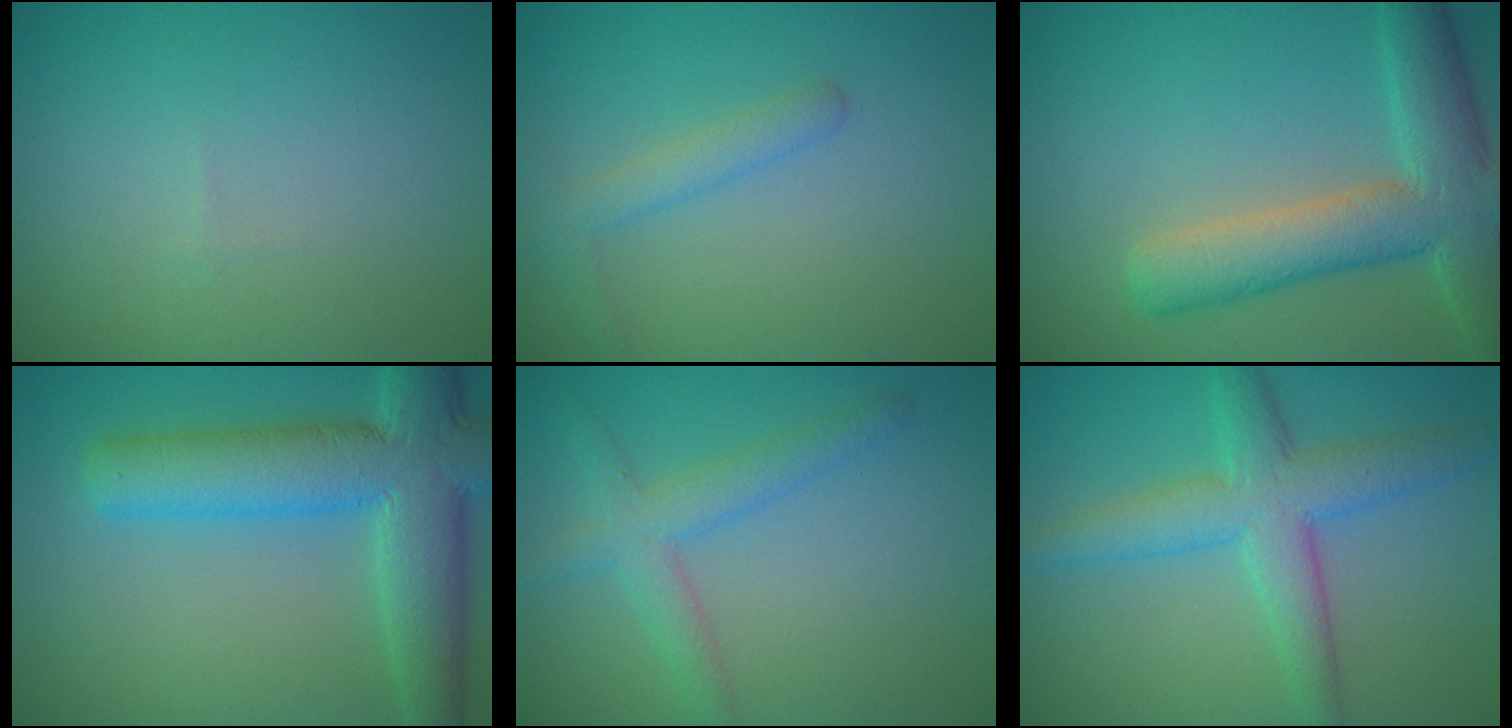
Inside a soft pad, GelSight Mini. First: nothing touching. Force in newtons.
{"total": 2.0, "press": 1.9, "slide": 0.1}
{"total": 7.8, "press": 7.8, "slide": 0.5}
{"total": 9.0, "press": 9.0, "slide": 0.3}
{"total": 3.1, "press": 3.1, "slide": 0.1}
{"total": 5.4, "press": 5.4, "slide": 0.2}